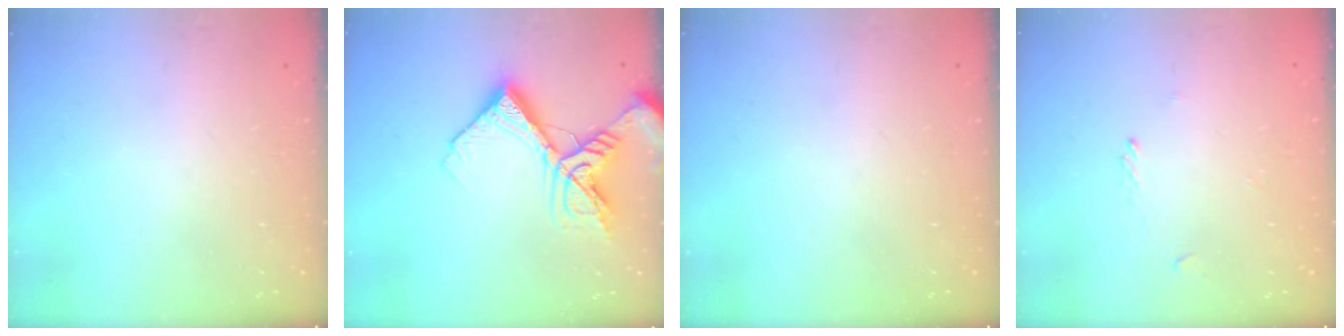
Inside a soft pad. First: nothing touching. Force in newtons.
{"total": 15.4, "press": 15.3, "slide": 1.7}
{"total": 0.0}
{"total": 0.0}